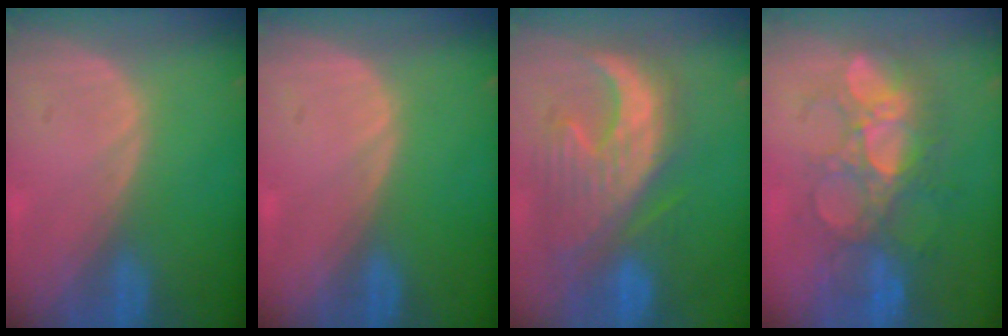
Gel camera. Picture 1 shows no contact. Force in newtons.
{"total": 0.0}
{"total": 11.1, "press": 10.7, "slide": 2.9}
{"total": 9.1, "press": 8.8, "slide": 2.1}